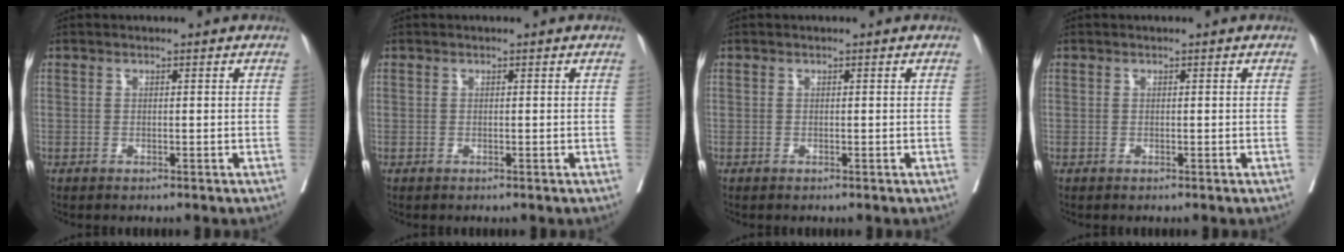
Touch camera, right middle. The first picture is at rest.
{"total": 0.0}
{"total": 0.0}
{"total": 0.0}